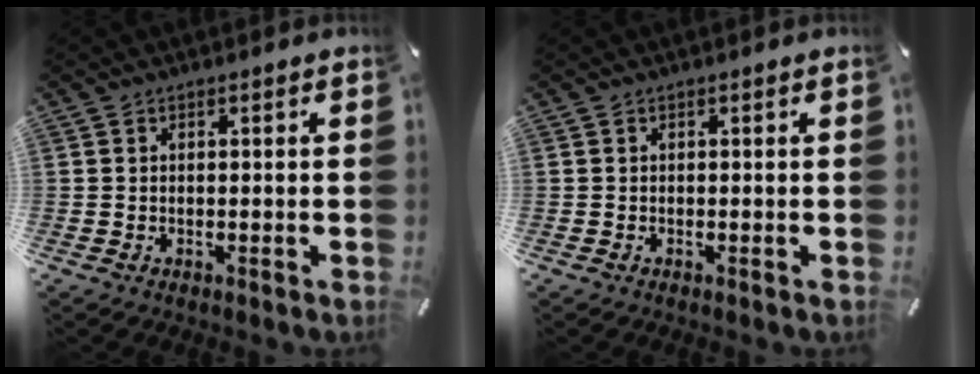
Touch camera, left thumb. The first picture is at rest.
{"total": 0.0}